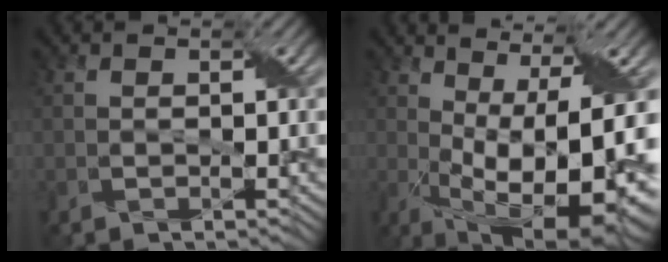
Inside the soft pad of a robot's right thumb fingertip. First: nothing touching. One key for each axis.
{"total": 16.9, "fx": -0.1, "fy": 6.1, "fz": 15.7, "tx": -0.236, "ty": -0.018, "tz": 0.022}